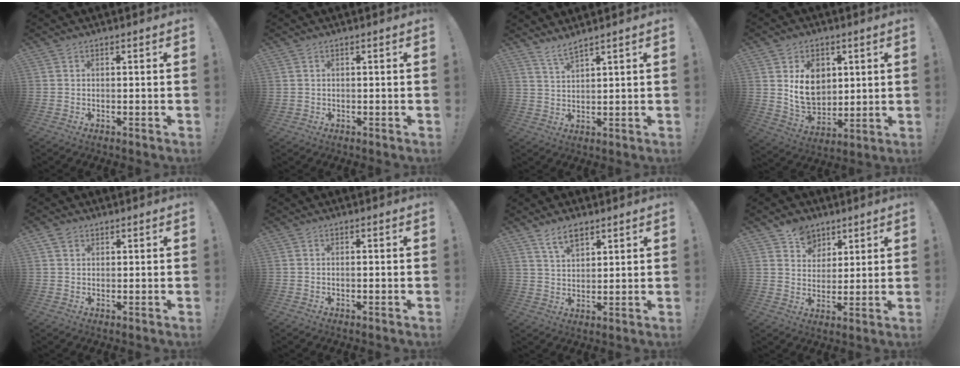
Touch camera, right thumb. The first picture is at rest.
{"total": 0.9, "force": [0.2, 0.9, 0.1], "torque": [-0.010, 0.006, 0.004]}
{"total": 4.1, "force": [3.5, 0.2, 2.0], "torque": [-0.047, -0.017, 0.062]}
{"total": 12.6, "force": [4.1, 9.7, 6.9], "torque": [-0.107, -0.017, 0.080]}
{"total": 2.5, "force": [1.6, 1.7, 0.9], "torque": [-0.012, -0.002, 0.029]}
{"total": 0.6, "force": [-0.4, -0.2, 0.4], "torque": [-0.014, 0.001, -0.006]}
{"total": 6.9, "force": [4.7, 3.3, 3.8], "torque": [-0.072, -0.014, 0.087]}
{"total": 8.3, "force": [5.1, 6.4, 1.1], "torque": [-0.004, -0.041, 0.099]}